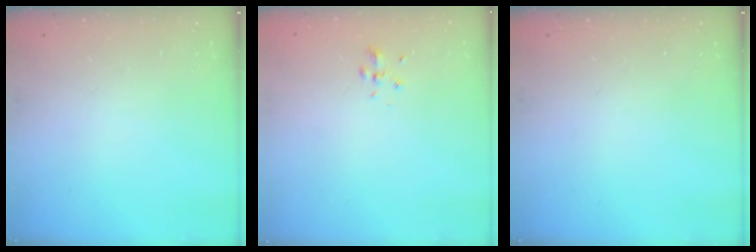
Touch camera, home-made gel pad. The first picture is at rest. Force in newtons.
{"total": 2.0, "press": 1.8, "slide": 0.9}
{"total": 0.0}